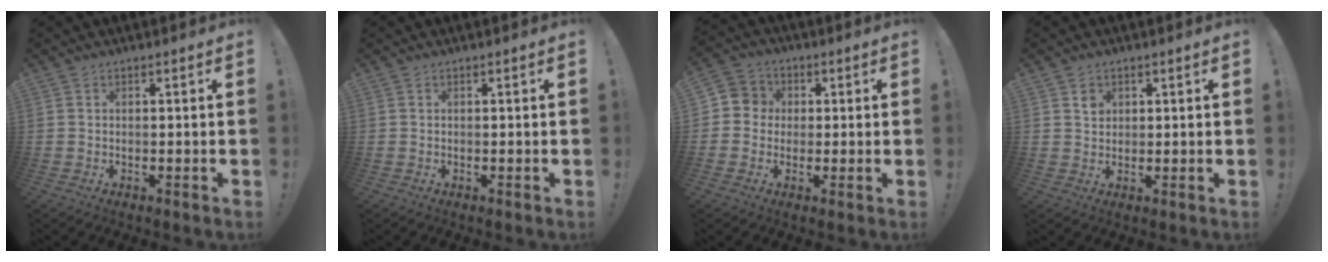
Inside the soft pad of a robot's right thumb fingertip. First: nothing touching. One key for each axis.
{"total": 0.0}
{"total": 5.7, "fx": -0.4, "fy": 5.6, "fz": 1.0, "tx": -0.009, "ty": 0.016, "tz": -0.006}
{"total": 2.7, "fx": 1.3, "fy": 2.2, "fz": 0.6, "tx": 0.004, "ty": -0.006, "tz": 0.020}